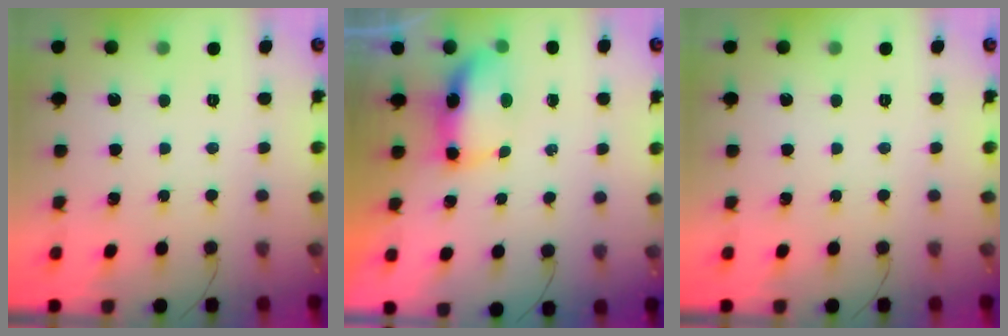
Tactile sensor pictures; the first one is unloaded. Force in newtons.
{"total": 14.5, "press": 9.4, "slide": 11.1}
{"total": 0.0}